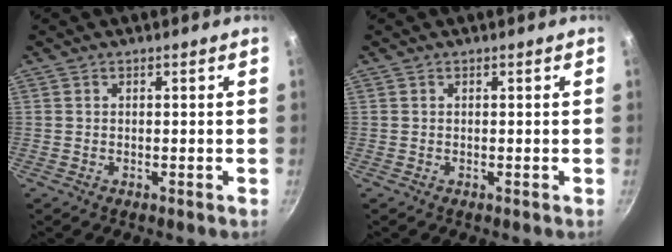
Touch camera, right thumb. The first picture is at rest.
{"total": 0.0}